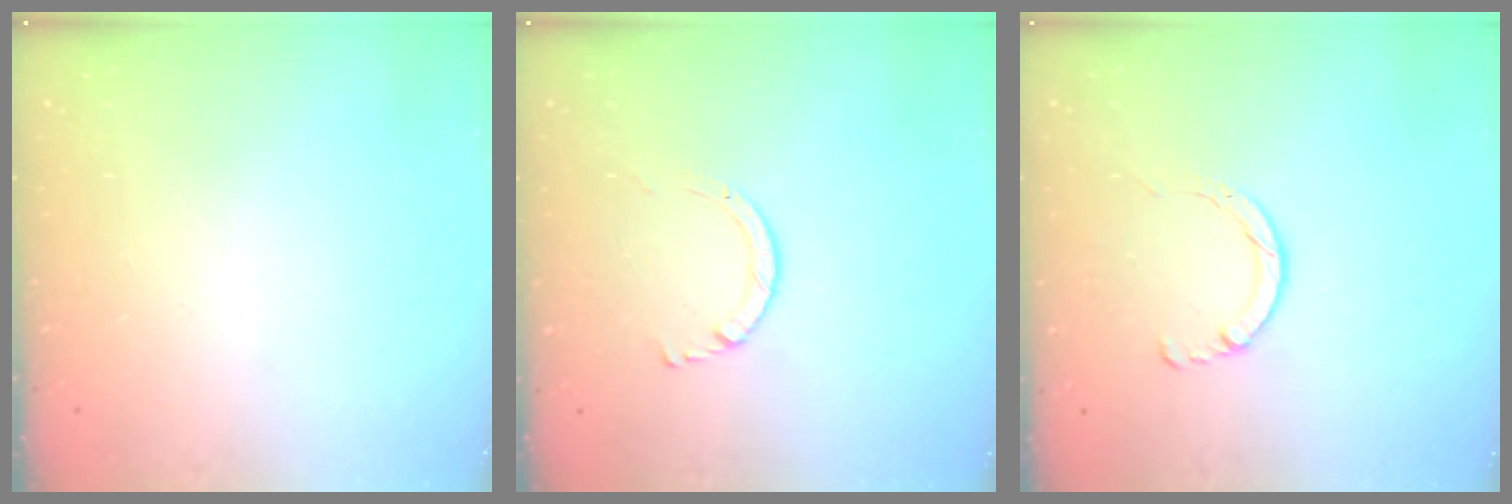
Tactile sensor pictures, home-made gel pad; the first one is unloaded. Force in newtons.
{"total": 2.9, "press": 2.9, "slide": 0.2}
{"total": 2.9, "press": 2.8, "slide": 0.4}